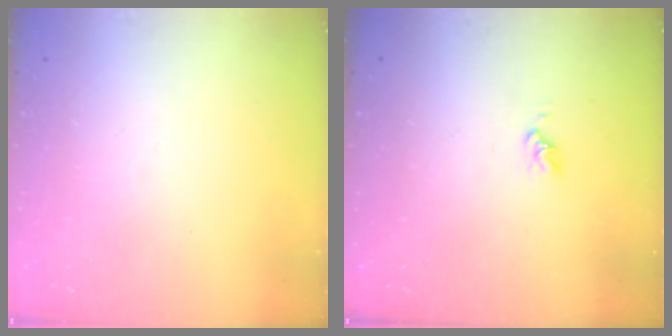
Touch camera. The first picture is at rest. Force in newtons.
{"total": 2.8, "press": 2.8, "slide": 0.3}